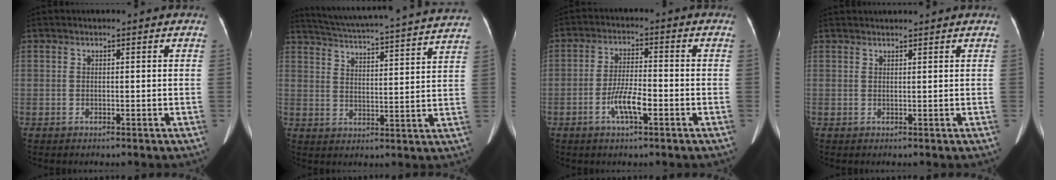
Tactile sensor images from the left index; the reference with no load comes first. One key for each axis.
{"total": 24.2, "fx": 22.6, "fy": -0.1, "fz": 8.7, "tx": -0.143, "ty": -0.043, "tz": 0.290}
{"total": 5.6, "fx": -2.8, "fy": 0.8, "fz": 4.7, "tx": -0.091, "ty": -0.008, "tz": -0.050}
{"total": 4.5, "fx": 4.3, "fy": 0.1, "fz": 1.4, "tx": -0.014, "ty": 0.020, "tz": 0.052}